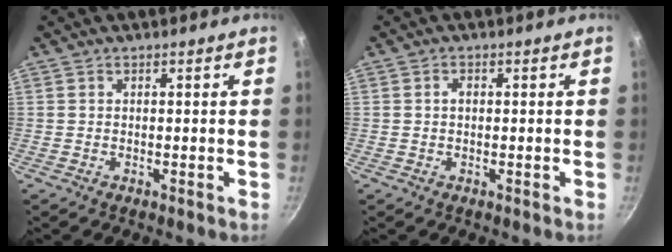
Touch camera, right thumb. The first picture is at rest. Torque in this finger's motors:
{"motor_torque": [-0.01, 0.35, 0.45, -0.32, -0.03]}